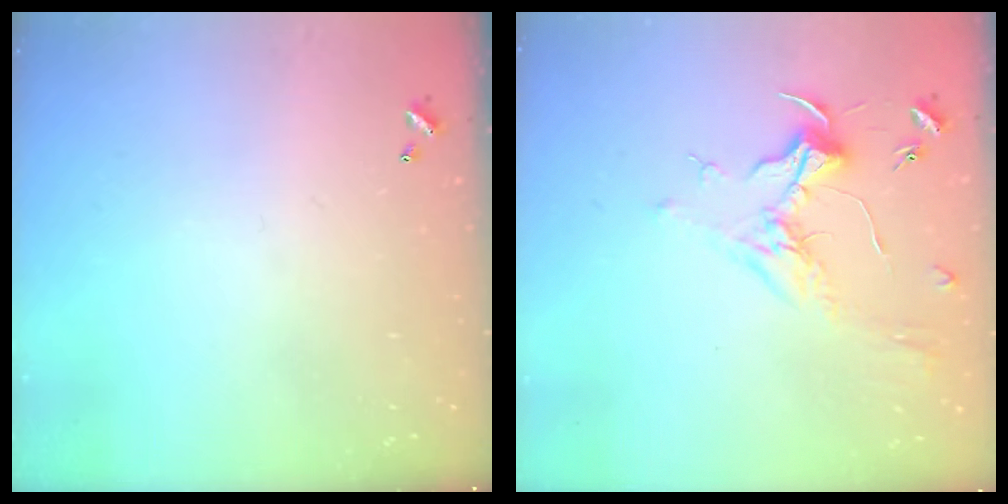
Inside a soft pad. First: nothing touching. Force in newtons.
{"total": 1.8, "press": 1.7, "slide": 0.7}